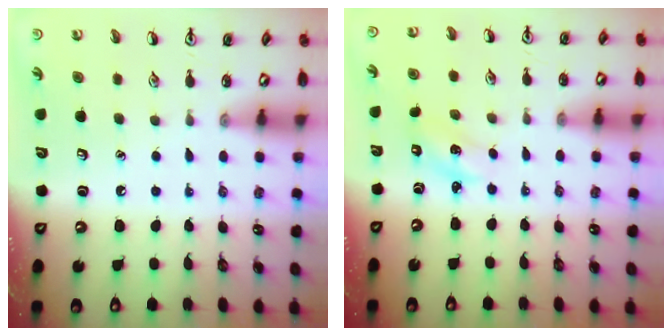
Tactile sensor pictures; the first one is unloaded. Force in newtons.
{"total": 2.3, "press": 2.2, "slide": 0.4}